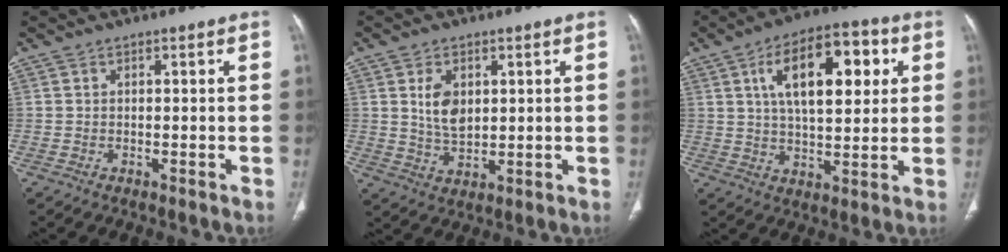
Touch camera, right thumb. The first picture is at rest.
{"total": 6.4, "force": [1.7, 3.9, 4.8], "torque": [-0.078, -0.012, 0.040]}
{"total": 17.0, "force": [5.2, 8.0, 14.0], "torque": [-0.195, 0.004, 0.081]}